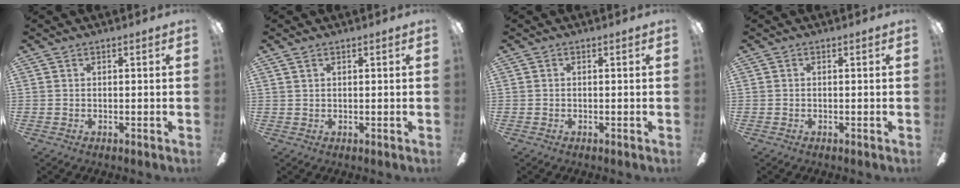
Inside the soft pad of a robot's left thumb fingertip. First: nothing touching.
{"total": 1.1, "force": [0.8, 0.5, 0.6], "torque": [-0.013, 0.002, 0.014]}
{"total": 0.0}
{"total": 0.0}